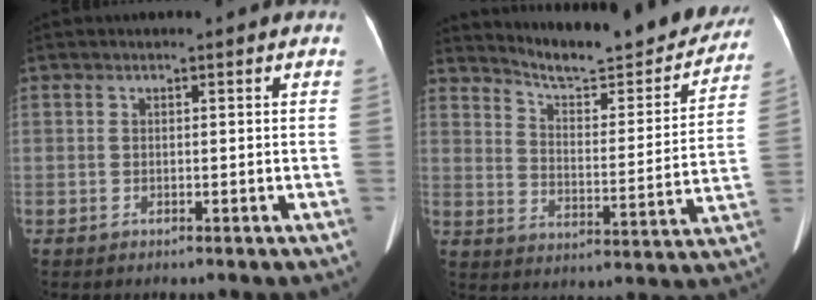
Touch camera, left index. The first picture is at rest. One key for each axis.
{"total": 19.0, "fx": 17.9, "fy": 2.6, "fz": 6.0, "tx": -0.085, "ty": -0.047, "tz": 0.238}